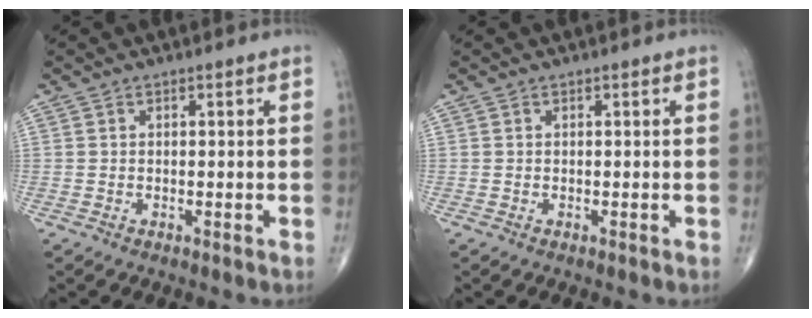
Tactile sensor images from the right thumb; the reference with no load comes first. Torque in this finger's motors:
{"motor_torque": [0.00, 0.00, 0.02, 0.02, 0.00]}